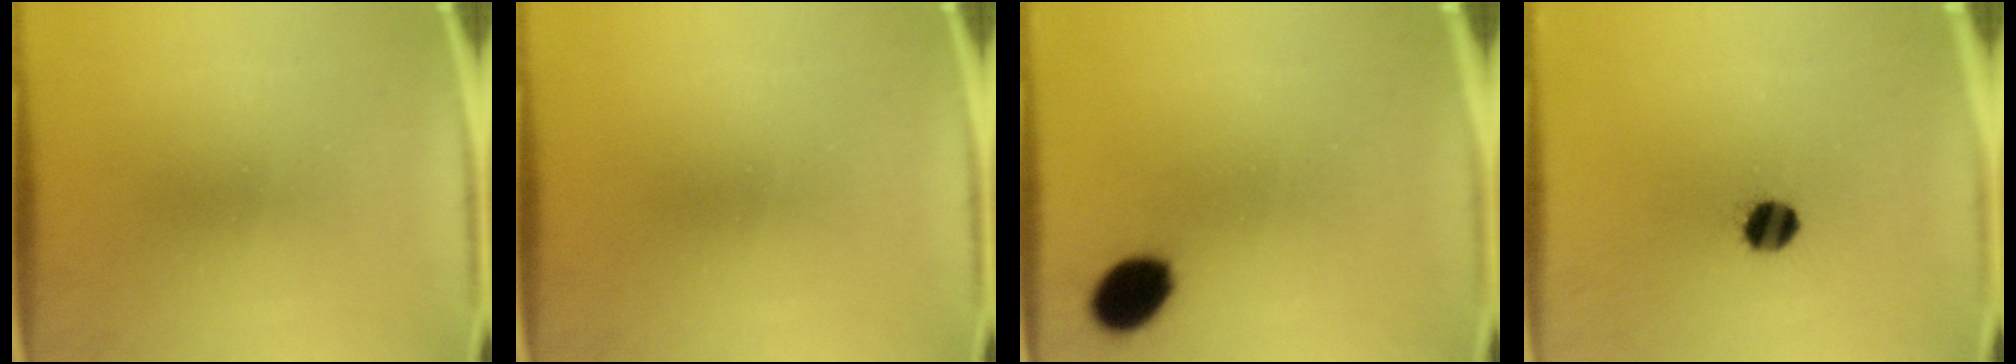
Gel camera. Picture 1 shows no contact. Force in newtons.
{"total": 0.0}
{"total": 8.4}
{"total": 6.4}